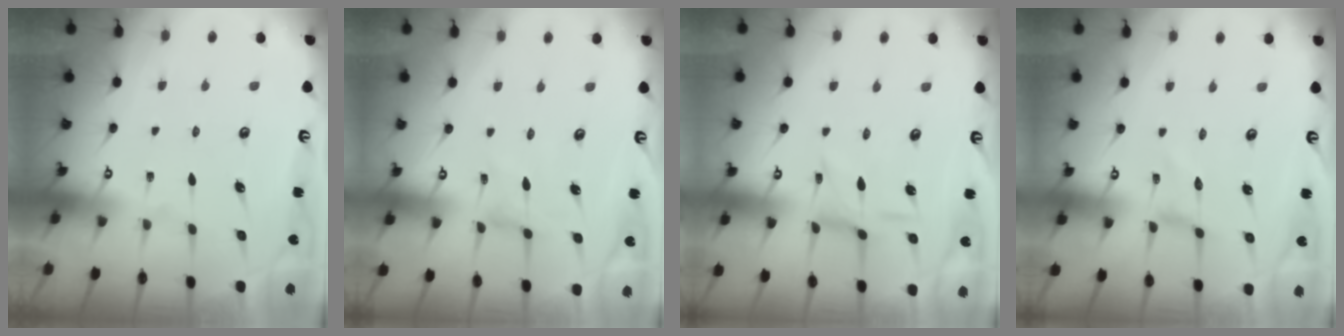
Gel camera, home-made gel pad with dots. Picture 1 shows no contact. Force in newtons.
{"total": 0.0}
{"total": 2.9, "press": 2.8, "slide": 0.5}
{"total": 0.0}